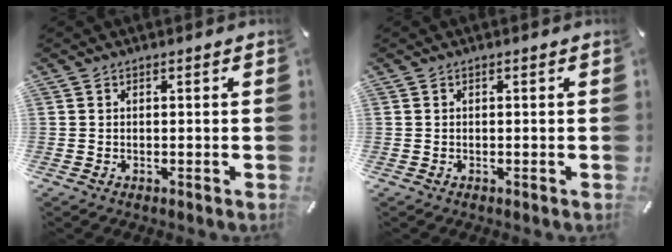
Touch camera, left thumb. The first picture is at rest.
{"total": 0.0}